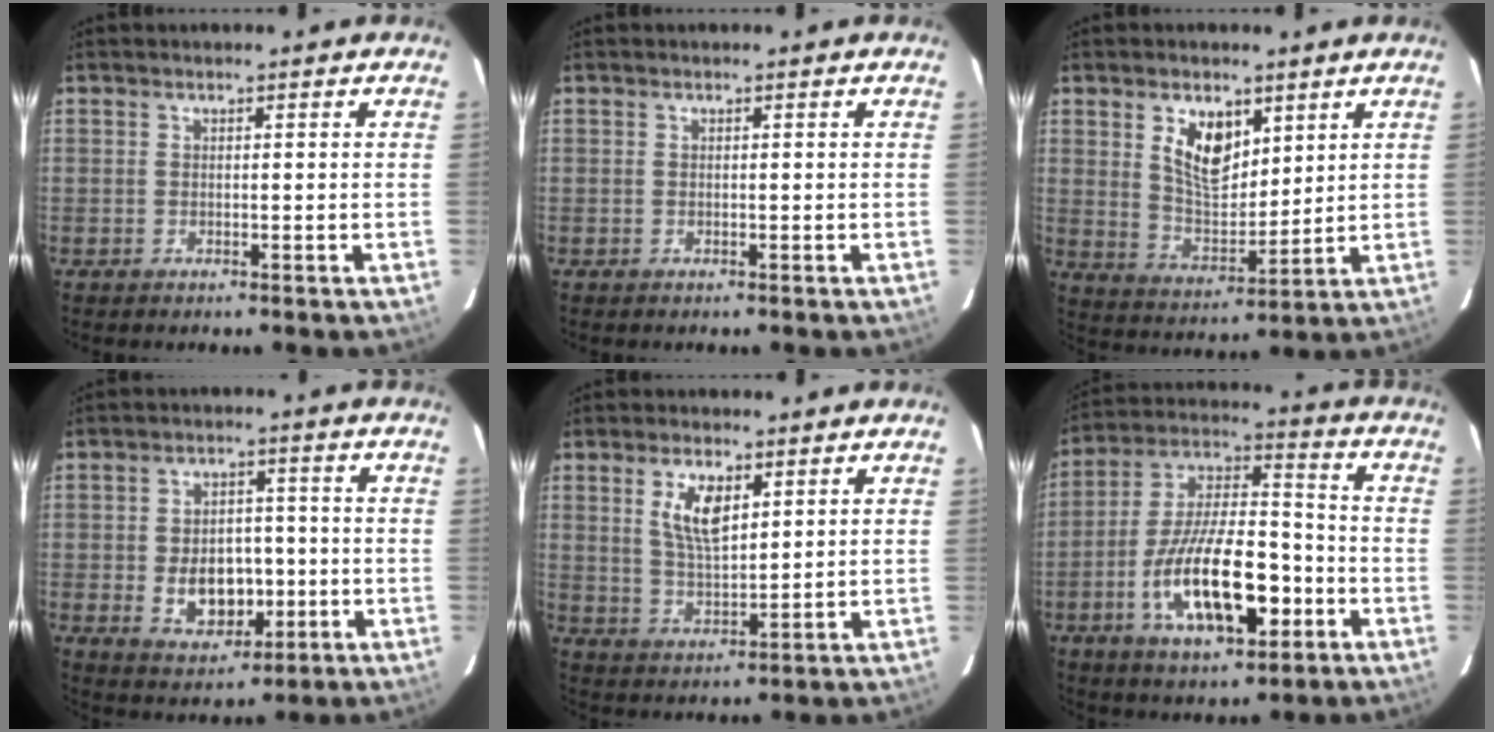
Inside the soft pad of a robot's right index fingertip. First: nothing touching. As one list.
[{"total": 0.0}, {"total": 9.5, "force": [4.3, 5.2, 6.6], "torque": [-0.116, 0.006, 0.091]}, {"total": 11.2, "force": [-2.6, 7.0, 8.4], "torque": [-0.164, 0.002, -0.025]}, {"total": 7.4, "force": [3.0, 3.3, 5.9], "torque": [-0.111, 0.002, 0.063]}, {"total": 19.1, "force": [-7.0, 7.8, 16.0], "torque": [-0.303, 0.001, -0.116]}]